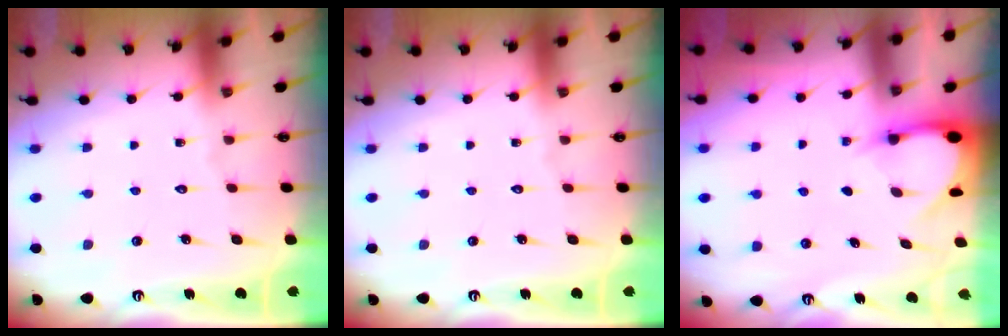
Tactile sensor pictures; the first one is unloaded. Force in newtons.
{"total": 0.0}
{"total": 3.3, "press": 3.3, "slide": 0.2}